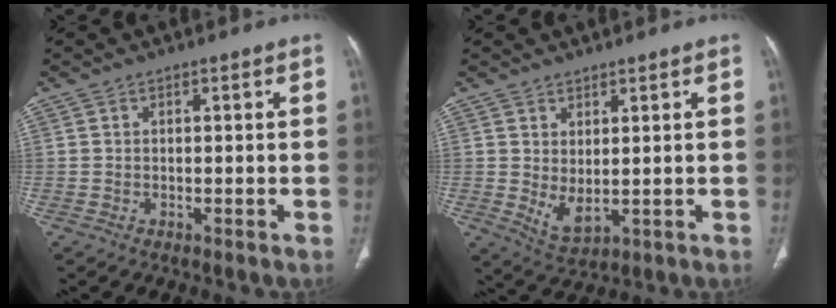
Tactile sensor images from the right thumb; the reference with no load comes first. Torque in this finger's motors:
{"motor_torque": [1.38, 3.63, 0.39, 0.47, 0.09]}